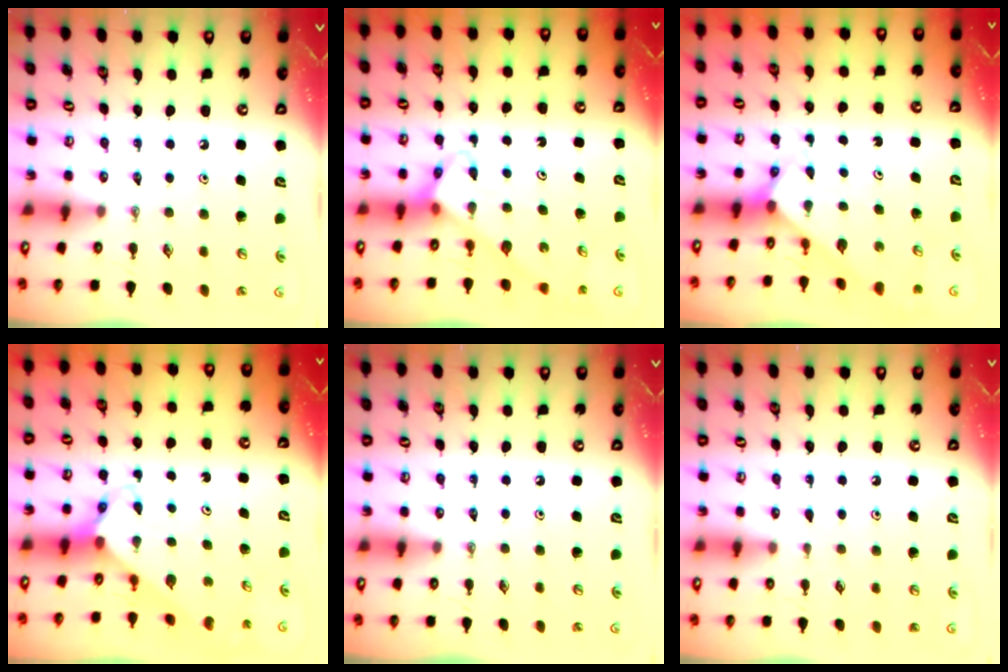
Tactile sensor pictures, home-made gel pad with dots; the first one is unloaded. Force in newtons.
{"total": 3.7, "press": 3.7, "slide": 0.1}
{"total": 2.3, "press": 2.3, "slide": 0.2}
{"total": 2.7, "press": 2.7, "slide": 0.3}
{"total": 0.0}
{"total": 2.0, "press": 2.0, "slide": 0.2}